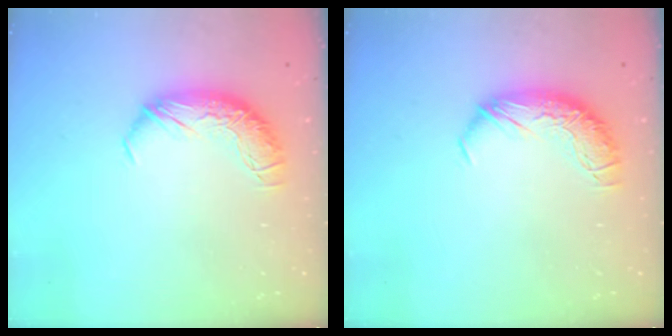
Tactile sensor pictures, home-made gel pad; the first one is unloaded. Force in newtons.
{"total": 0.0}